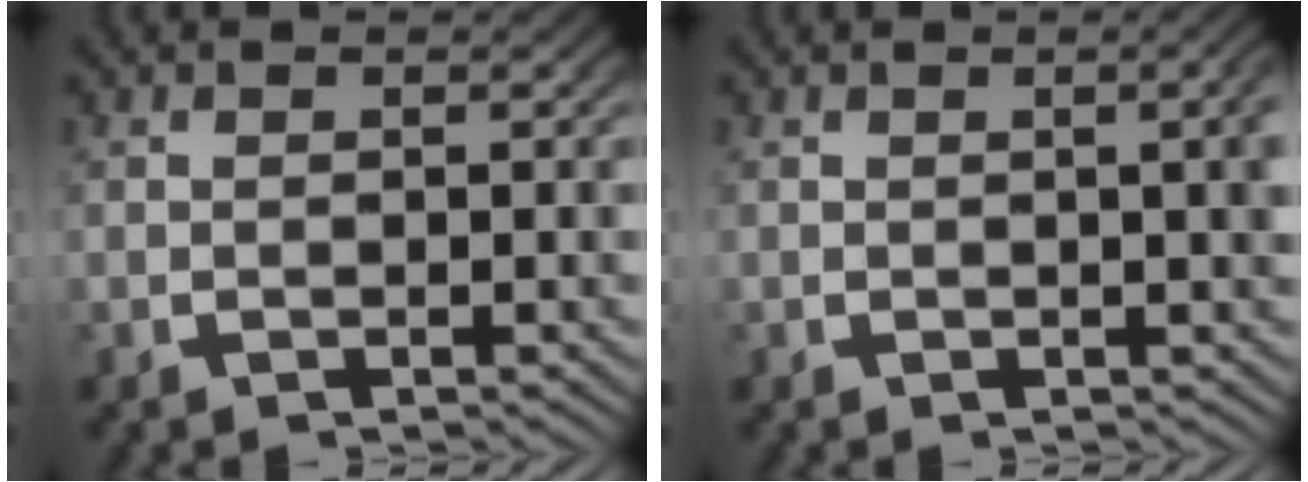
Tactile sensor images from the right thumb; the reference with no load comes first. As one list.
[{"total": 2.3, "force": [0.2, 0.5, 2.2], "torque": [-0.022, 0.001, 0.005]}]